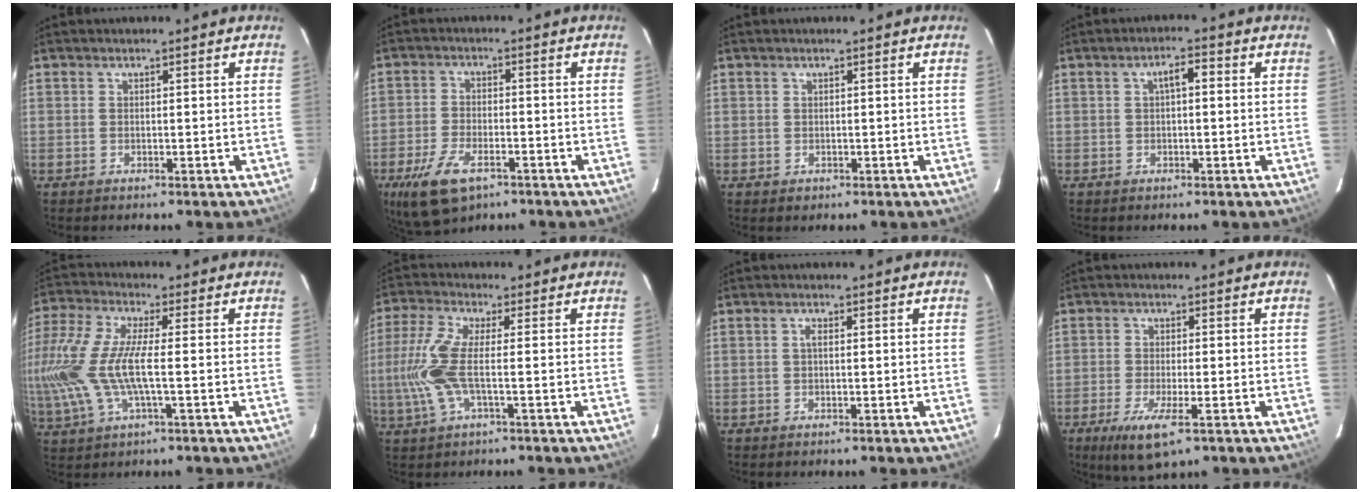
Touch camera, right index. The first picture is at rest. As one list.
[{"total": 10.3, "force": [-5.9, 4.9, 6.8], "torque": [-0.159, -0.018, -0.105]}, {"total": 1.3, "force": [0.0, 1.3, 0.0], "torque": [0.003, 0.002, 0.002]}, {"total": 3.0, "force": [0.5, 1.2, 2.7], "torque": [-0.047, 0.014, 0.007]}, {"total": 15.6, "force": [-1.6, 4.3, 14.9], "torque": [-0.309, -0.008, -0.032]}, {"total": 9.7, "force": [-1.4, 1.1, 9.5], "torque": [-0.218, -0.004, -0.027]}, {"total": 0.9, "force": [0.0, 0.2, 0.9], "torque": [-0.017, 0.004, -0.002]}, {"total": 7.6, "force": [-4.2, 1.9, 6.1], "torque": [-0.134, -0.027, -0.074]}]